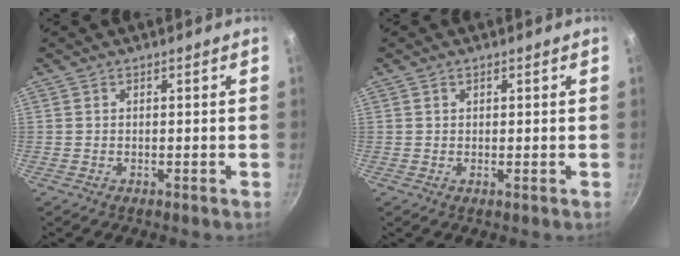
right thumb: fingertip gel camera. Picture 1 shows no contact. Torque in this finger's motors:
{"motor_torque": [0.32, -0.50, -0.26, 0.13, 0.01]}